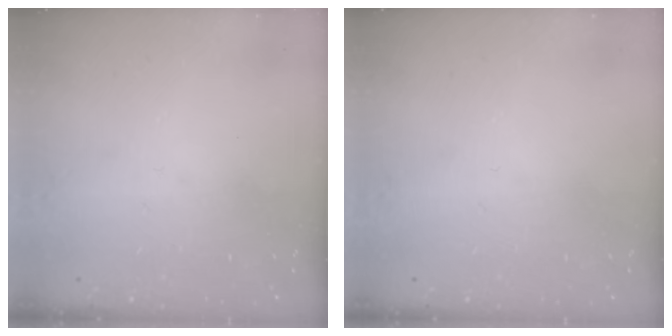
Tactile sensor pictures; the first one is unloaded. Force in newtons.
{"total": 0.0}